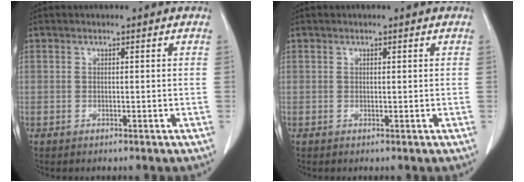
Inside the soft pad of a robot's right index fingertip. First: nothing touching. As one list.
[{"total": 0.0}]